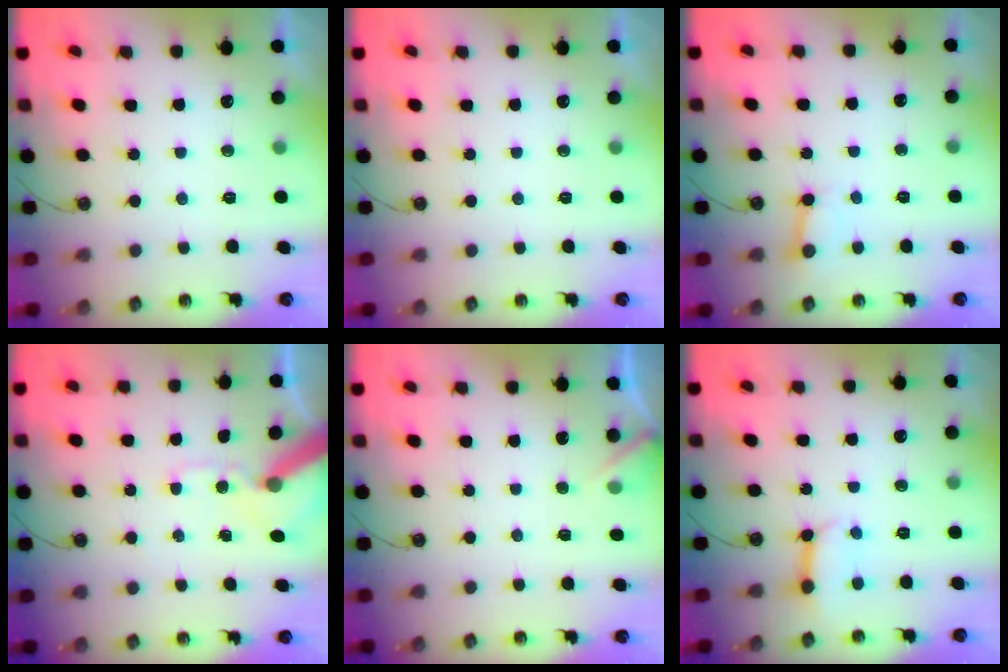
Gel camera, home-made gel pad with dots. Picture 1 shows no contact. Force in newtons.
{"total": 0.0}
{"total": 5.0, "press": 5.0, "slide": 0.5}
{"total": 11.4, "press": 11.3, "slide": 1.8}
{"total": 3.9, "press": 3.8, "slide": 0.4}
{"total": 7.9, "press": 7.8, "slide": 0.9}